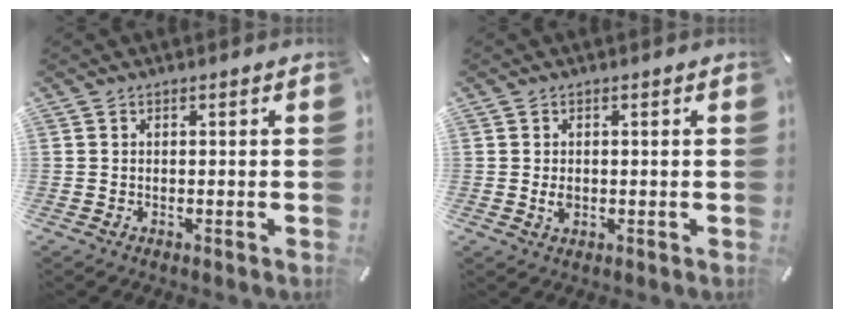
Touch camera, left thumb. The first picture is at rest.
{"total": 1.8, "force": [-0.1, 1.2, 1.3], "torque": [-0.027, 0.002, -0.002]}